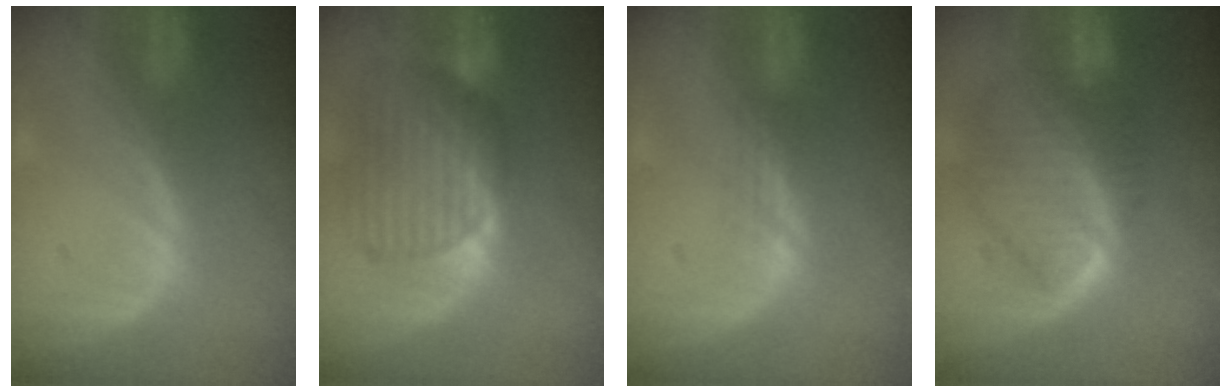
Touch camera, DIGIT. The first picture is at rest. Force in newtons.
{"total": 9.7, "press": 8.5, "slide": 4.7}
{"total": 1.8, "press": 1.3, "slide": 1.2}
{"total": 10.1, "press": 8.6, "slide": 5.2}